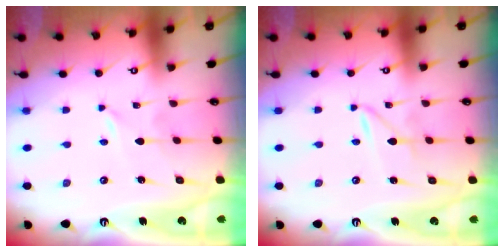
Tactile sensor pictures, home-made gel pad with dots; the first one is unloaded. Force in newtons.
{"total": 1.9, "press": 1.9, "slide": 0.2}